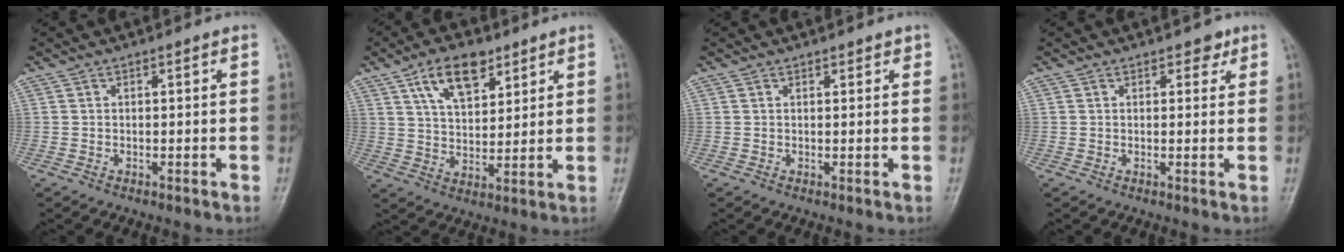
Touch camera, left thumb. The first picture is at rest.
{"total": 10.2, "force": [5.8, 5.3, 6.5], "torque": [-0.091, -0.028, 0.105]}
{"total": 1.2, "force": [0.9, 0.7, 0.3], "torque": [0.008, -0.005, 0.007]}
{"total": 2.0, "force": [1.3, 1.3, 0.8], "torque": [0.007, -0.005, 0.012]}